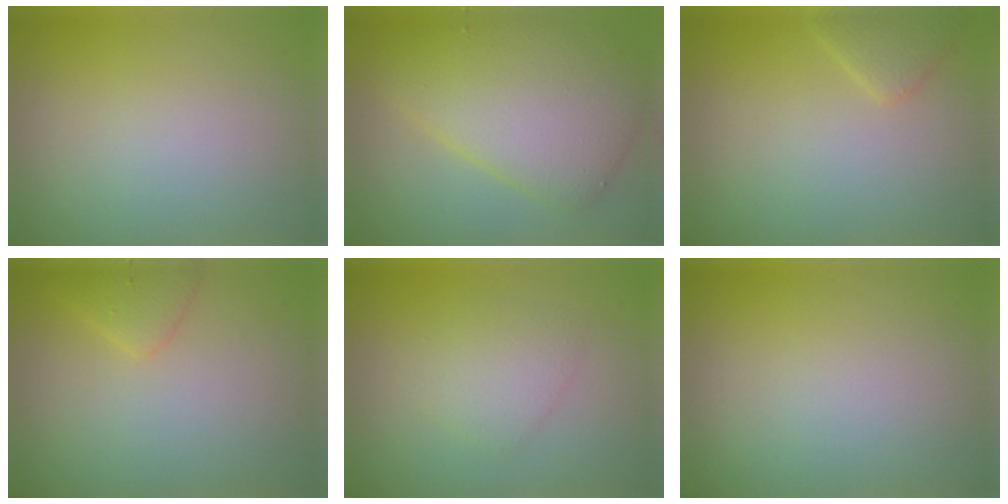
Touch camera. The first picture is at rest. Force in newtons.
{"total": 7.8, "press": 7.8, "slide": 0.2}
{"total": 1.8, "press": 1.8, "slide": 0.2}
{"total": 1.7, "press": 1.7, "slide": 0.1}
{"total": 2.2, "press": 2.2, "slide": 0.1}
{"total": 0.0}